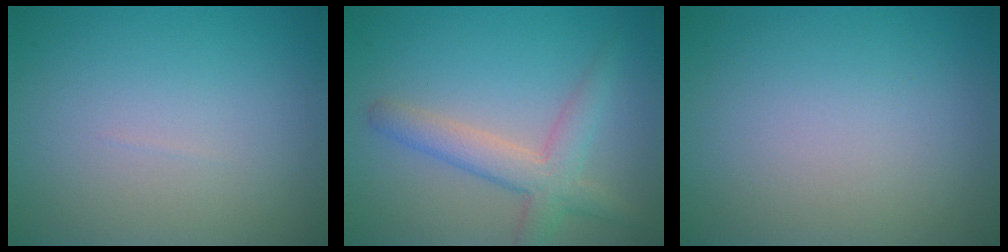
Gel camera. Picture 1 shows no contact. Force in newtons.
{"total": 4.0, "press": 4.0, "slide": 0.3}
{"total": 0.0}